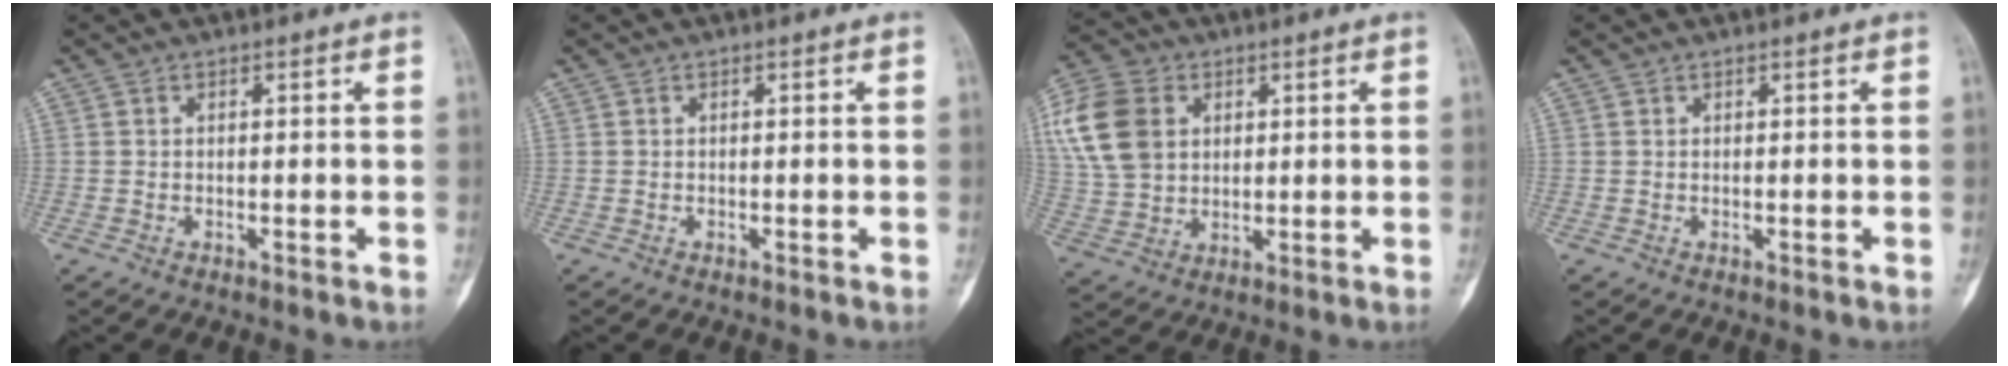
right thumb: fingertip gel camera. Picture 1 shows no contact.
{"total": 0.0}
{"total": 13.9, "force": [3.8, 10.4, 8.4], "torque": [-0.163, 0.004, 0.071]}
{"total": 0.0}